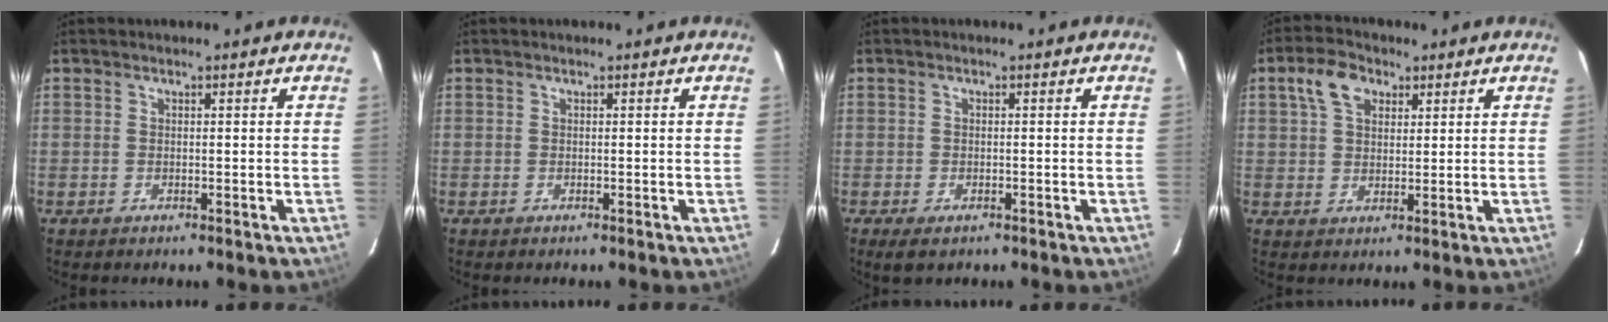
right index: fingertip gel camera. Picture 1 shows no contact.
{"total": 0.0}
{"total": 3.1, "force": [-1.9, 1.4, 2.0], "torque": [-0.041, -0.012, -0.031]}
{"total": 6.4, "force": [3.0, 4.2, 3.9], "torque": [-0.074, 0.024, 0.054]}